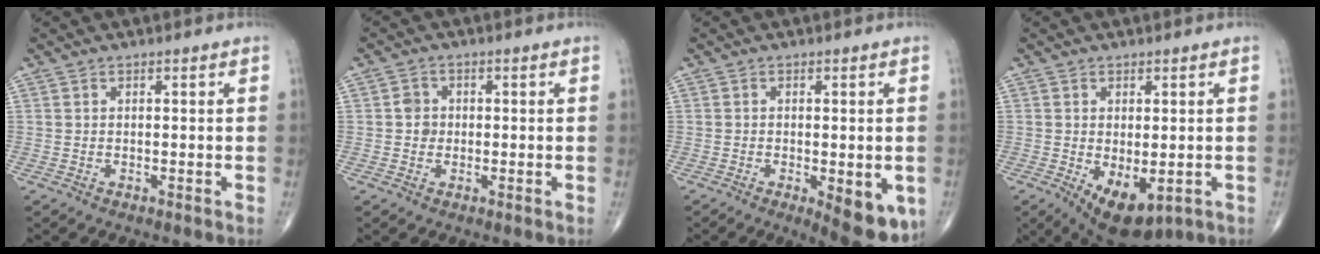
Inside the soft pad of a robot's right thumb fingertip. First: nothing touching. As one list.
[{"total": 2.6, "force": [0.0, 2.3, 1.0], "torque": [-0.001, 0.006, -0.002]}, {"total": 9.8, "force": [-3.4, 3.8, 8.3], "torque": [-0.097, -0.012, -0.040]}, {"total": 9.0, "force": [-2.7, 4.6, 7.2], "torque": [-0.102, -0.012, -0.026]}]